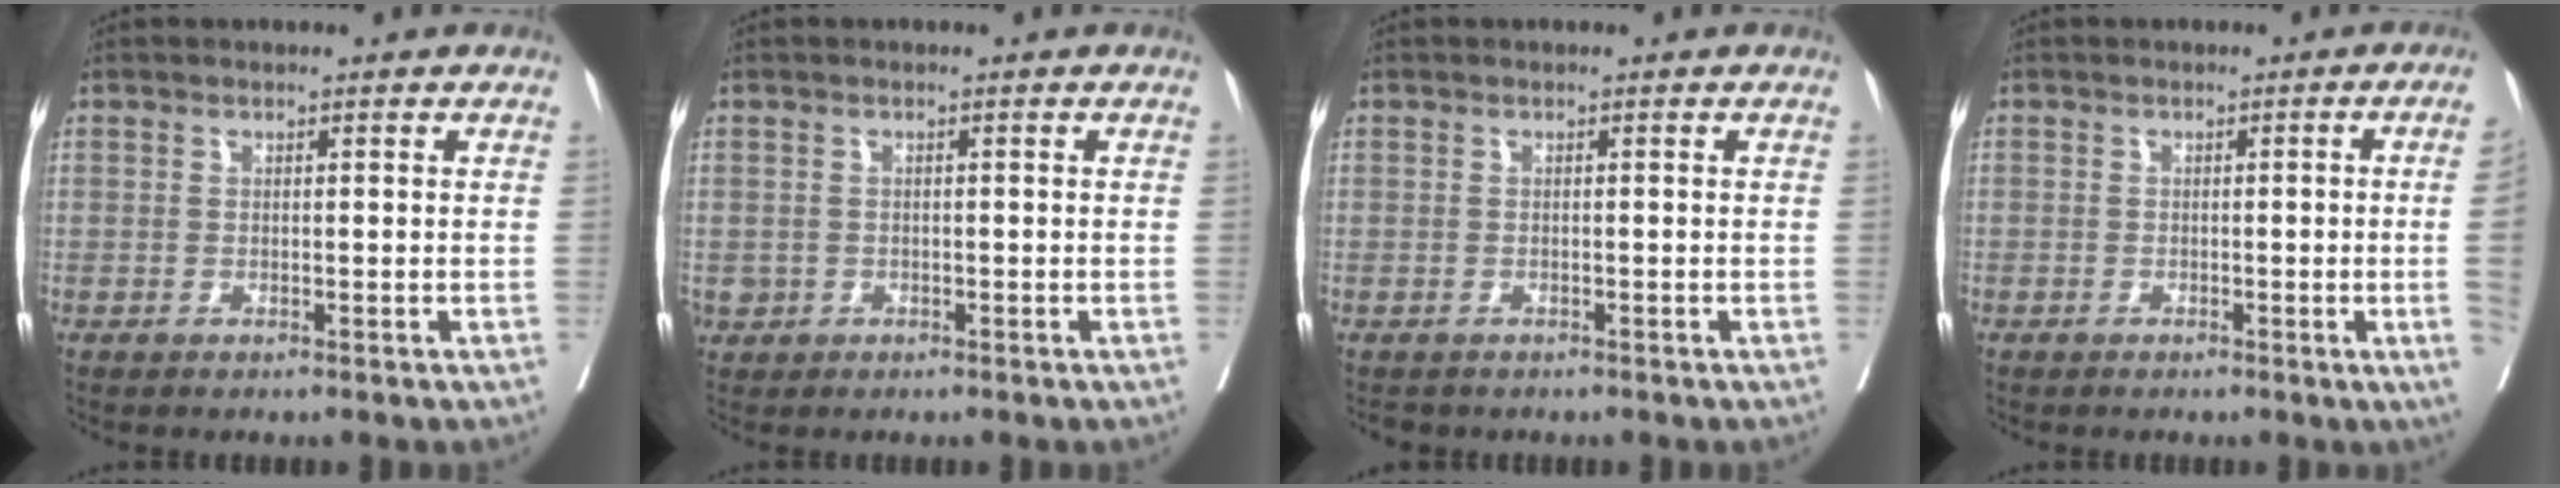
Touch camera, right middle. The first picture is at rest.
{"total": 1.3, "force": [-0.3, 1.3, 0.1], "torque": [0.001, 0.005, -0.001]}
{"total": 1.8, "force": [-1.5, 0.9, 0.2], "torque": [-0.008, -0.002, -0.024]}
{"total": 4.4, "force": [-0.7, -1.6, 4.0], "torque": [-0.041, -0.008, -0.009]}